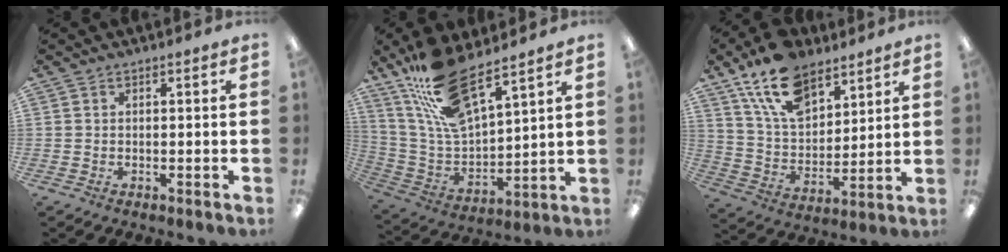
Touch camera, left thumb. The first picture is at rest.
{"total": 16.7, "force": [12.2, 6.7, 9.2], "torque": [-0.198, -0.053, 0.225]}
{"total": 16.8, "force": [11.1, 9.1, 8.7], "torque": [-0.168, -0.040, 0.208]}